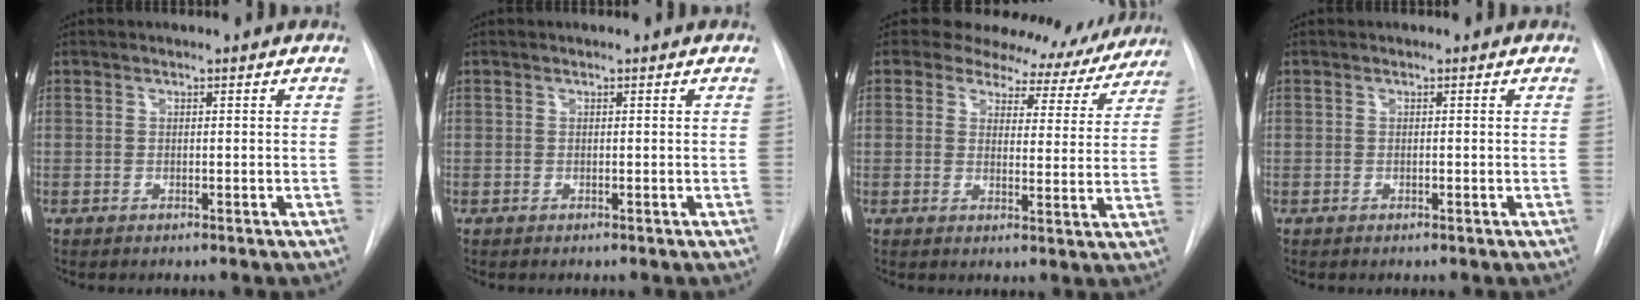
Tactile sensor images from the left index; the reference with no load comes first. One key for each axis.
{"total": 0.0}
{"total": 12.5, "fx": 11.5, "fy": 4.8, "fz": 1.0, "tx": 0.016, "ty": -0.016, "tz": 0.115}
{"total": 0.0}